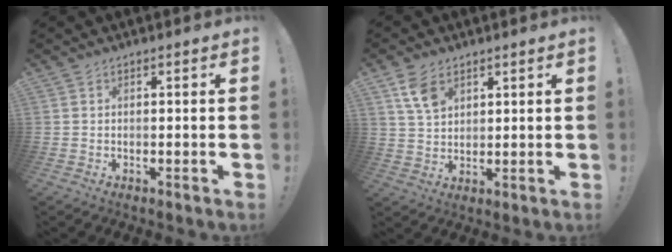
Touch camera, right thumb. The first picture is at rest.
{"total": 7.4, "force": [4.0, 4.6, 4.2], "torque": [-0.076, -0.011, 0.079]}